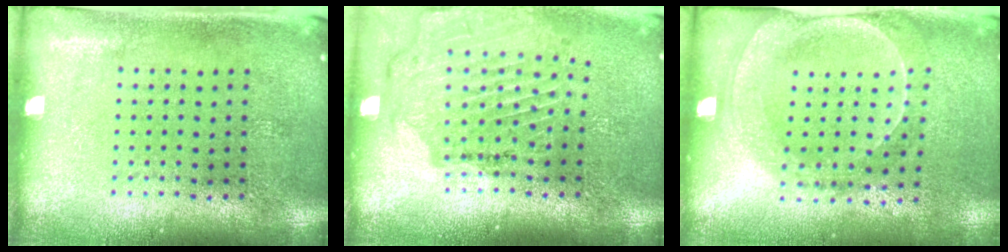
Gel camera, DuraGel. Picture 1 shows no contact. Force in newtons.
{"total": 1.6, "press": 1.6, "slide": 0.0}
{"total": 1.8, "press": 1.8, "slide": 0.5}